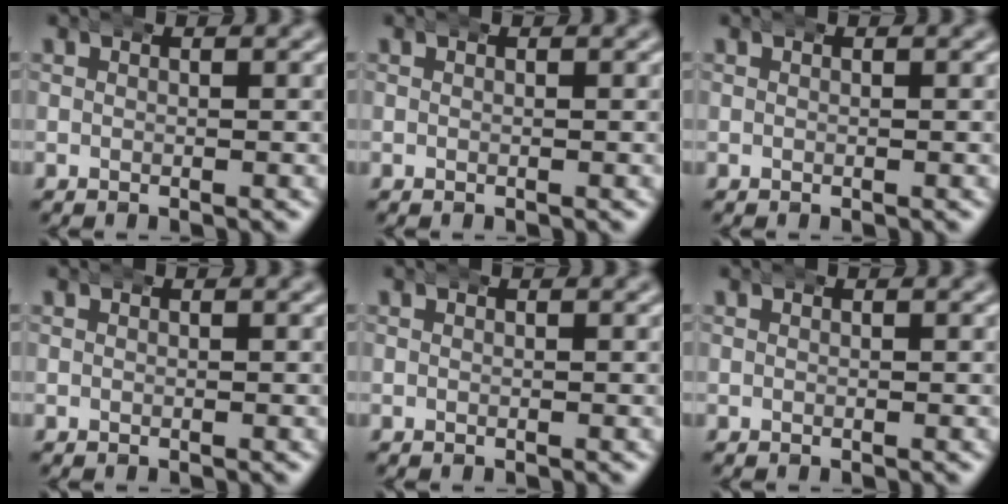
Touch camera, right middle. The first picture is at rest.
{"total": 0.0}
{"total": 0.0}
{"total": 0.0}
{"total": 0.0}
{"total": 0.0}